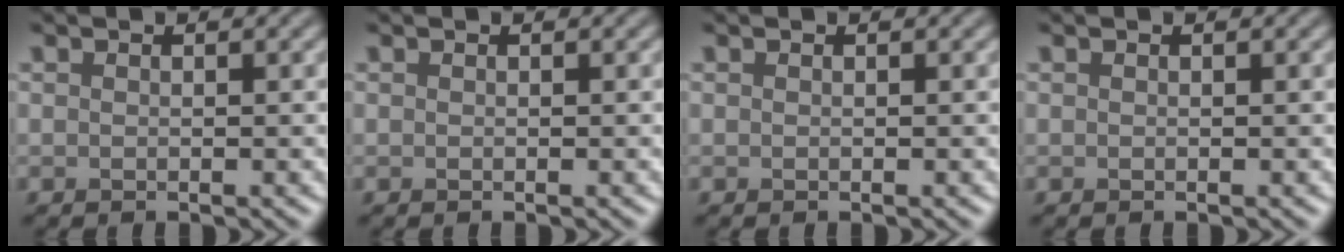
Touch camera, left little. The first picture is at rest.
{"total": 0.0}
{"total": 0.0}
{"total": 0.0}